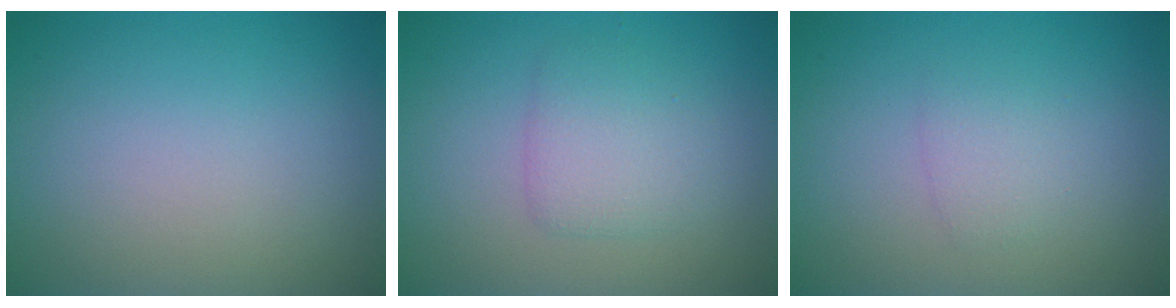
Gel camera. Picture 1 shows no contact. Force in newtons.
{"total": 2.7, "press": 2.7, "slide": 0.1}
{"total": 1.4, "press": 1.4, "slide": 0.1}